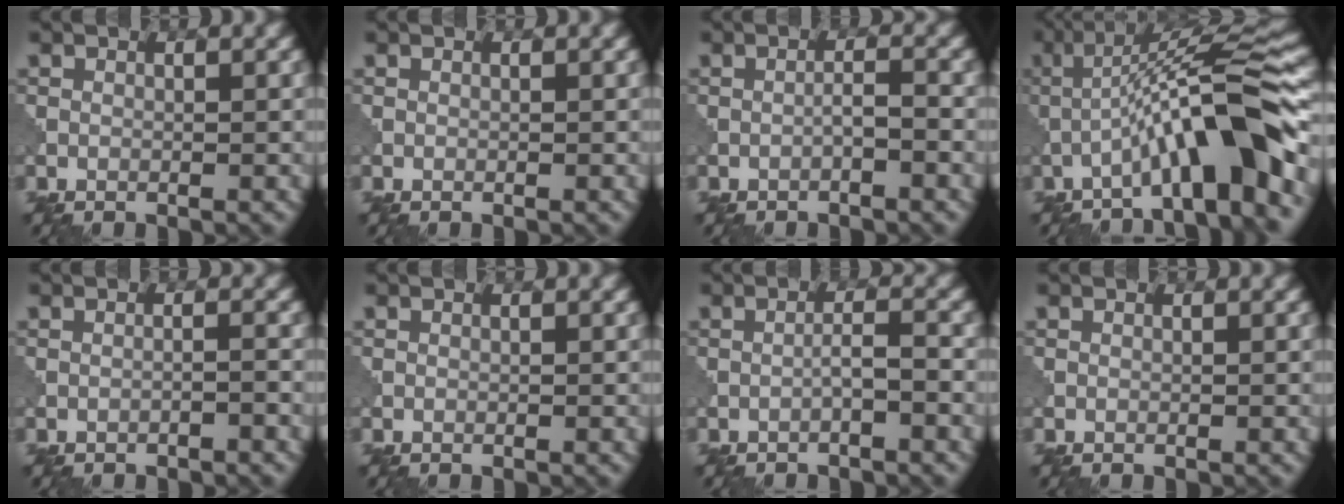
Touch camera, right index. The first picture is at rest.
{"total": 0.0}
{"total": 1.1, "force": [-0.7, -0.1, 0.8], "torque": [-0.012, 0.011, -0.011]}
{"total": 8.8, "force": [-3.2, 1.2, 8.1], "torque": [-0.119, 0.030, -0.051]}
{"total": 1.0, "force": [-0.6, 0.2, 0.8], "torque": [-0.007, 0.011, -0.019]}
{"total": 0.0}
{"total": 1.4, "force": [-0.8, -0.1, 1.1], "torque": [-0.019, 0.013, -0.013]}
{"total": 0.0}